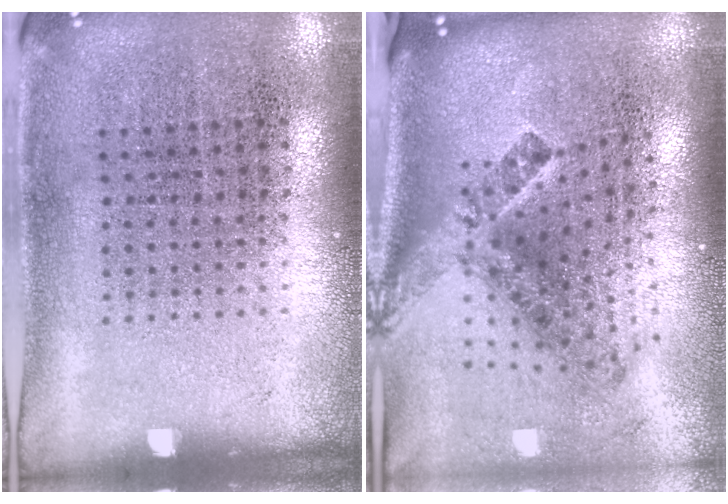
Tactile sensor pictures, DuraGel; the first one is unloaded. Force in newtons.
{"total": 2.9, "press": 1.8, "slide": 2.3}